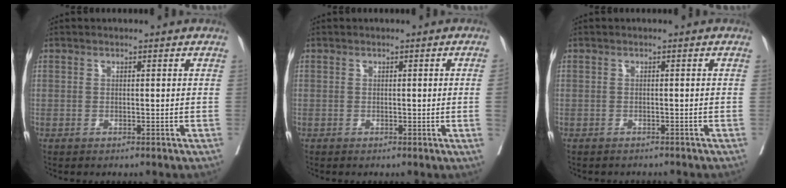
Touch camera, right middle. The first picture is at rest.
{"total": 2.3, "force": [-0.1, -0.9, 2.2], "torque": [-0.034, -0.004, 0.002]}
{"total": 2.5, "force": [-2.3, 1.0, 0.4], "torque": [-0.007, -0.006, -0.036]}